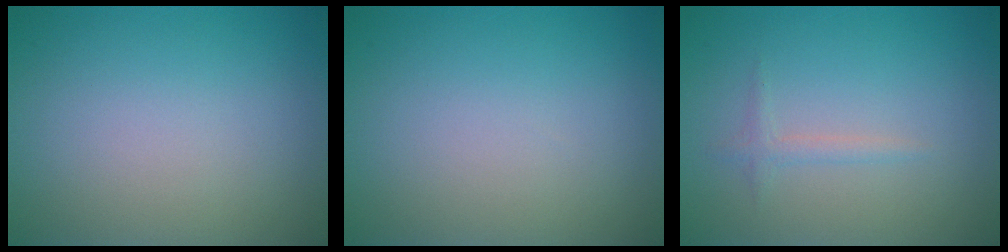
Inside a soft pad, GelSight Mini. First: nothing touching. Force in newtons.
{"total": 0.0}
{"total": 1.0, "press": 1.0, "slide": 0.0}